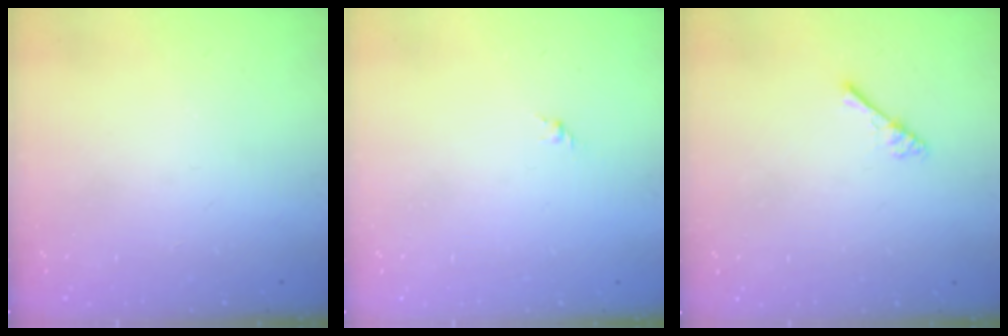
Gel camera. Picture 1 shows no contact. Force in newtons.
{"total": 1.6, "press": 1.5, "slide": 0.6}
{"total": 2.5, "press": 2.5, "slide": 0.4}